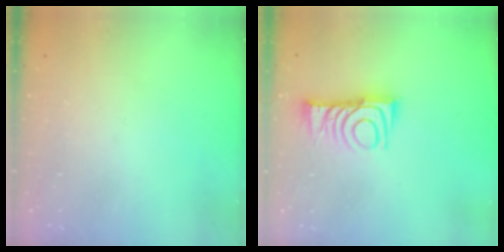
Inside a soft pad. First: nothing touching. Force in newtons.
{"total": 10.6, "press": 10.6, "slide": 0.4}